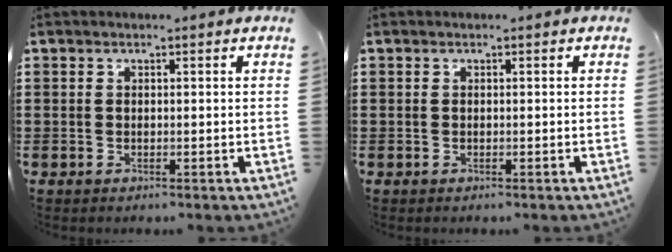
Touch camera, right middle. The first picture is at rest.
{"total": 0.0}